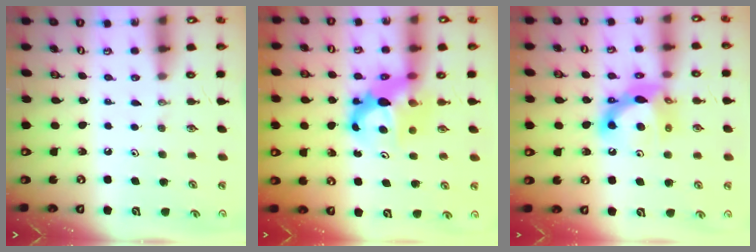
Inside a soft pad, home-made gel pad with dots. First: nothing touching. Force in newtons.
{"total": 8.6, "press": 8.6, "slide": 0.5}
{"total": 12.9, "press": 12.9, "slide": 1.1}